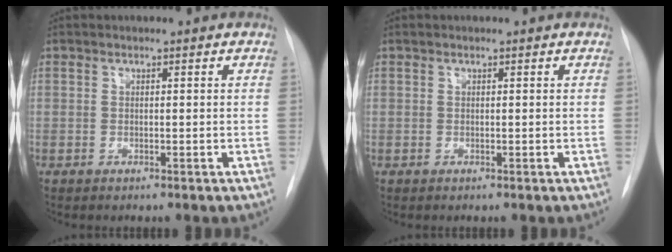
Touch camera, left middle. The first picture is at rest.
{"total": 0.0}